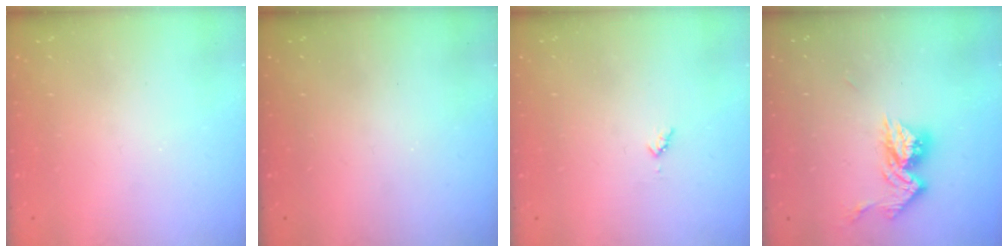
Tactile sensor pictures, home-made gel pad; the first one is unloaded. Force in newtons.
{"total": 0.0}
{"total": 3.4, "press": 3.3, "slide": 0.4}
{"total": 11.5, "press": 11.4, "slide": 1.0}